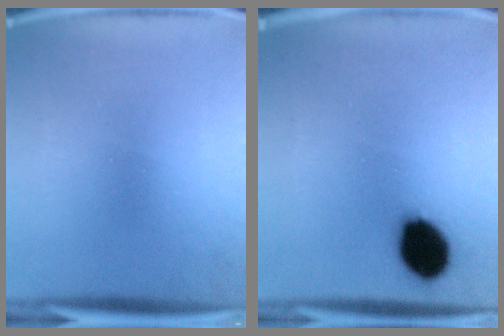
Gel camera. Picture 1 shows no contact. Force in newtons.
{"total": 12.3}